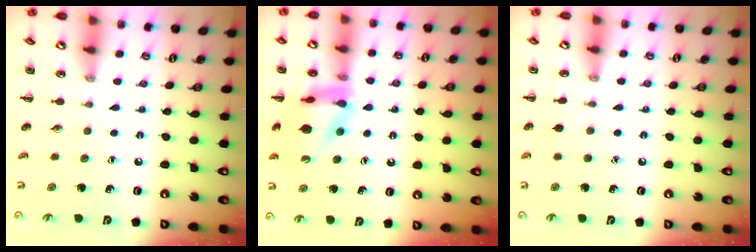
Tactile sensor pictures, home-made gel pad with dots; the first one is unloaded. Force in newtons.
{"total": 14.2, "press": 14.0, "slide": 1.8}
{"total": 3.7, "press": 3.3, "slide": 1.6}